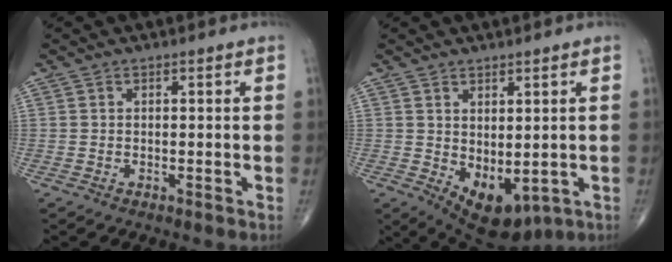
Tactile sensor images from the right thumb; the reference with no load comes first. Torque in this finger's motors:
{"motor_torque": [-0.14, 0.64, 0.05, -0.18, 0.18]}